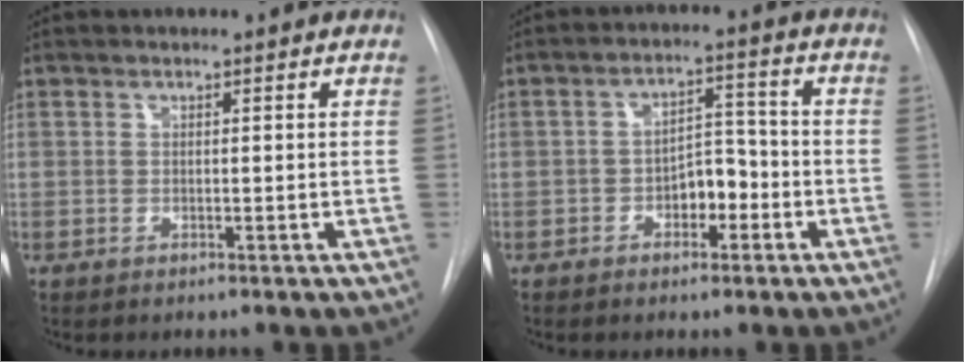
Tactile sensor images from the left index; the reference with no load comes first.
{"total": 5.2, "force": [-2.4, 2.7, 3.7], "torque": [-0.053, 0.014, -0.040]}